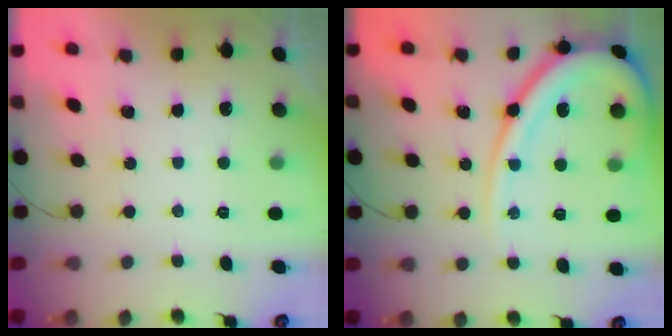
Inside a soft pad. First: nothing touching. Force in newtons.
{"total": 17.4, "press": 17.3, "slide": 1.7}